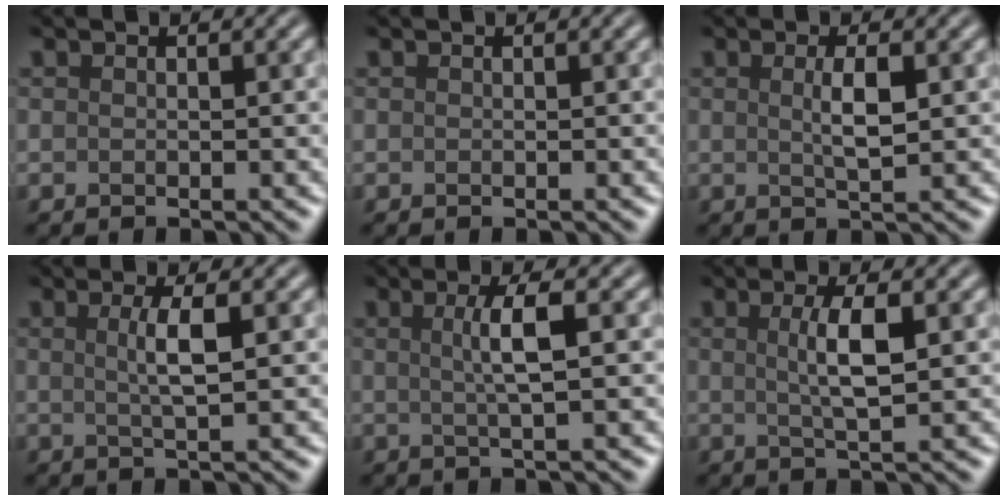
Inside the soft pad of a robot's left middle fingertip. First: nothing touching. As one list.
[{"total": 0.0}, {"total": 2.5, "force": [0.4, 0.5, 2.4], "torque": [-0.045, 0.003, 0.008]}, {"total": 2.8, "force": [0.5, 0.6, 2.7], "torque": [-0.046, 0.002, 0.006]}, {"total": 3.3, "force": [0.4, 0.7, 3.2], "torque": [-0.054, 0.004, 0.003]}, {"total": 3.5, "force": [0.6, 0.7, 3.4], "torque": [-0.064, 0.002, 0.011]}]